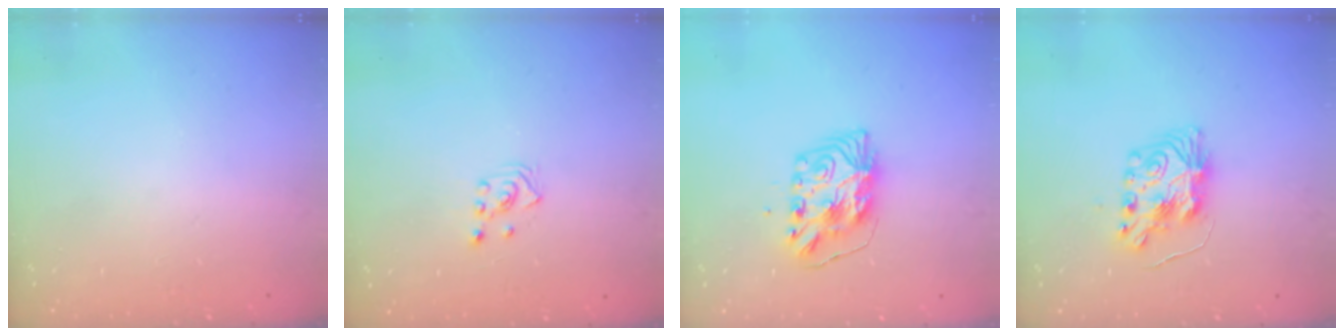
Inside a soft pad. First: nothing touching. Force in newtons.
{"total": 2.5, "press": 2.3, "slide": 1.0}
{"total": 9.0, "press": 8.9, "slide": 0.7}
{"total": 9.0, "press": 9.0, "slide": 0.5}